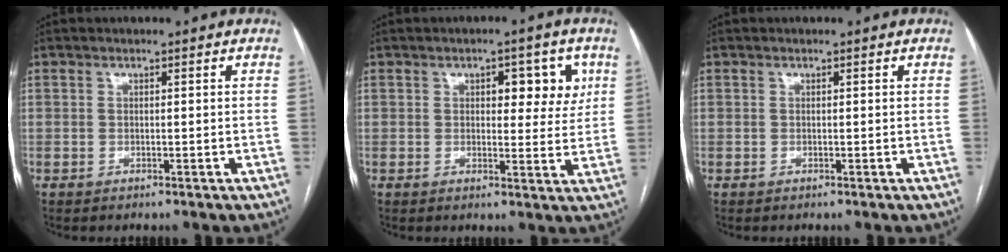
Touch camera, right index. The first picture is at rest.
{"total": 6.5, "force": [2.3, 3.2, 5.2], "torque": [-0.051, 0.009, 0.027]}
{"total": 0.0}